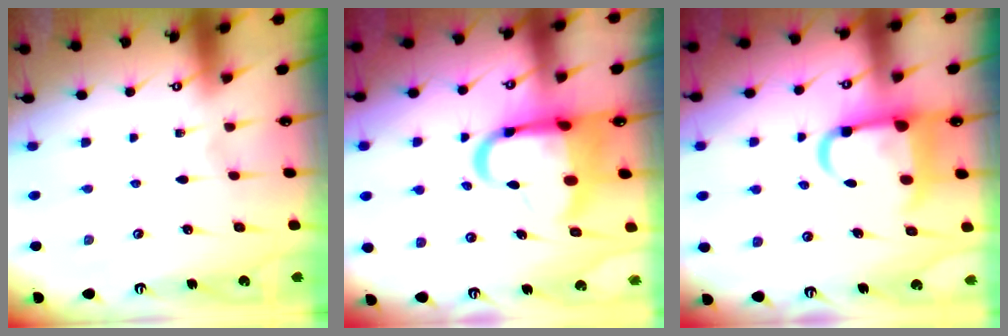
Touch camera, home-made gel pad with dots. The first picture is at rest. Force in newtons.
{"total": 12.1, "press": 11.9, "slide": 2.5}
{"total": 11.0, "press": 10.8, "slide": 2.0}